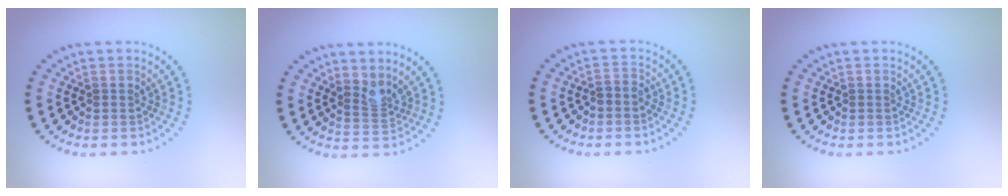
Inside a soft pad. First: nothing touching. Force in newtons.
{"total": 2.1, "press": 1.5, "slide": 1.5}
{"total": 1.0, "press": 0.7, "slide": 0.6}
{"total": 0.0}